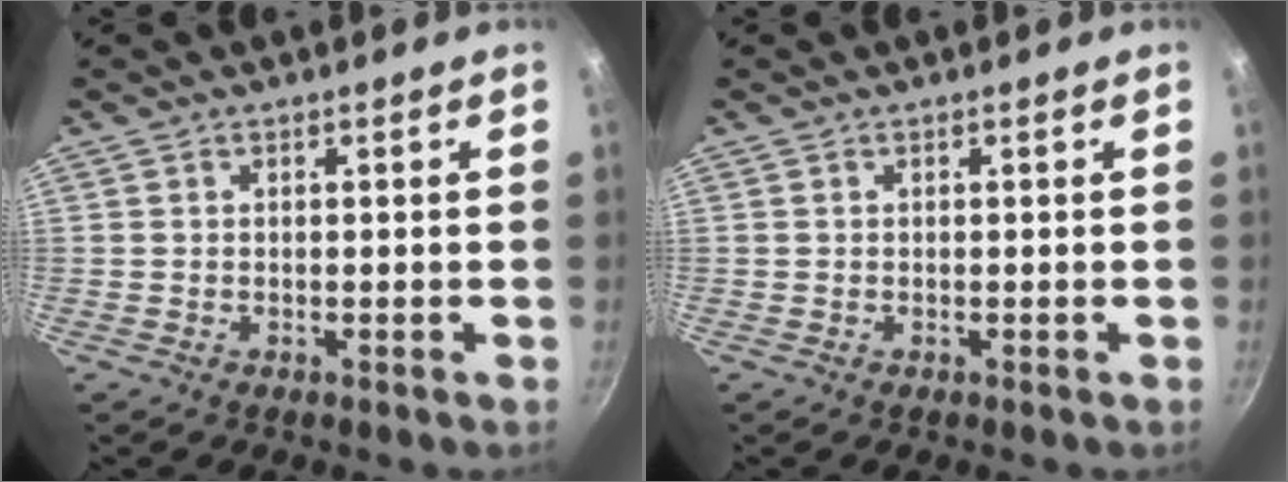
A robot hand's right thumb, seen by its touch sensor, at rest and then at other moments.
{"total": 0.0}